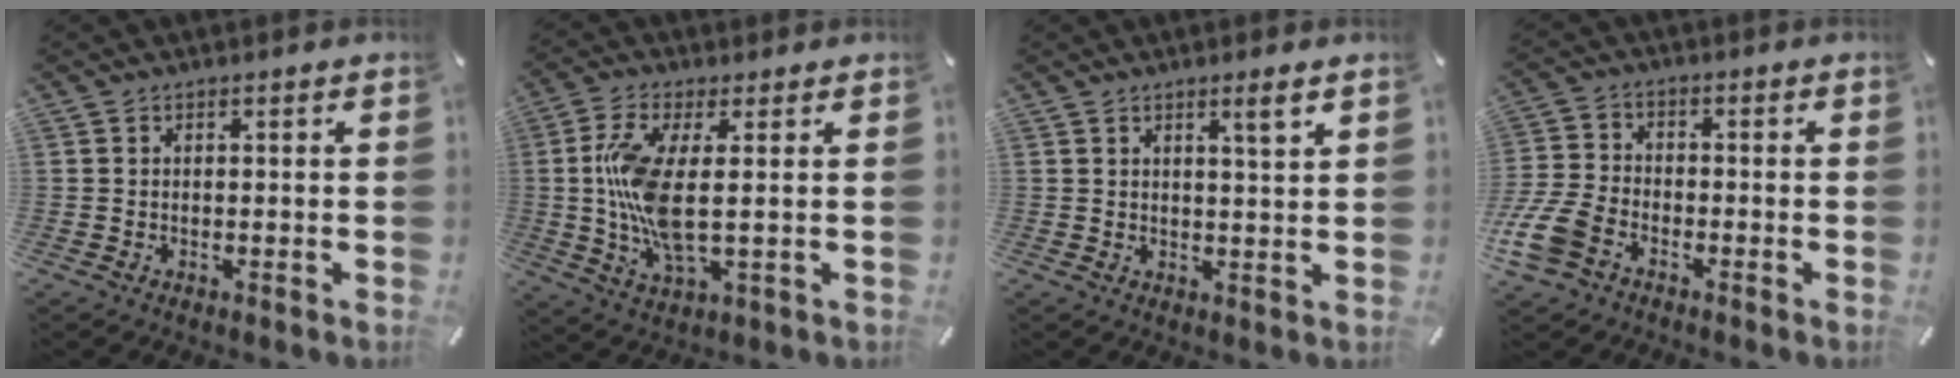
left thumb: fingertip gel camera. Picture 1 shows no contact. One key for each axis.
{"total": 11.8, "fx": 0.7, "fy": 3.9, "fz": 11.1, "tx": -0.244, "ty": -0.020, "tz": 0.008}
{"total": 3.9, "fx": 2.3, "fy": 0.2, "fz": 3.1, "tx": -0.057, "ty": -0.005, "tz": 0.036}
{"total": 9.6, "fx": -4.8, "fy": 6.4, "fz": 5.4, "tx": -0.128, "ty": 0.019, "tz": -0.090}